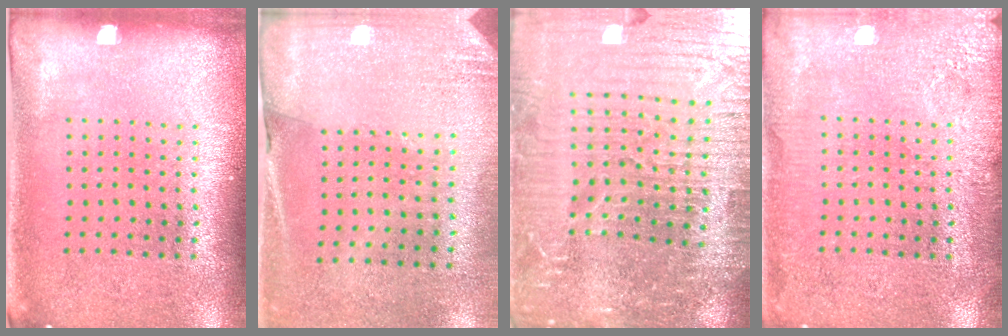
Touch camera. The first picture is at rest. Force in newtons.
{"total": 2.6, "press": 2.3, "slide": 1.1}
{"total": 6.3, "press": 5.6, "slide": 3.0}
{"total": 3.8, "press": 3.8, "slide": 0.5}